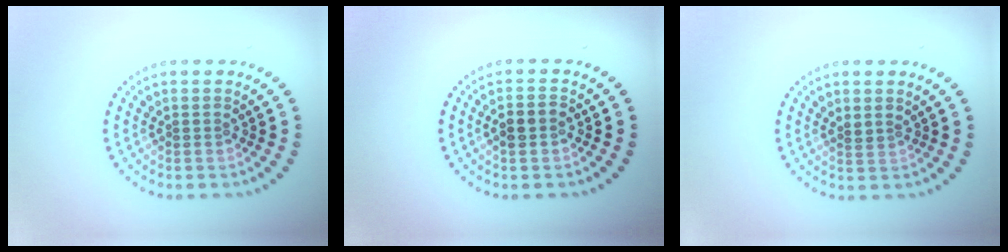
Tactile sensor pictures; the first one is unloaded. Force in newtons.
{"total": 1.7, "press": 1.7, "slide": 0.3}
{"total": 0.7, "press": 0.4, "slide": 0.6}